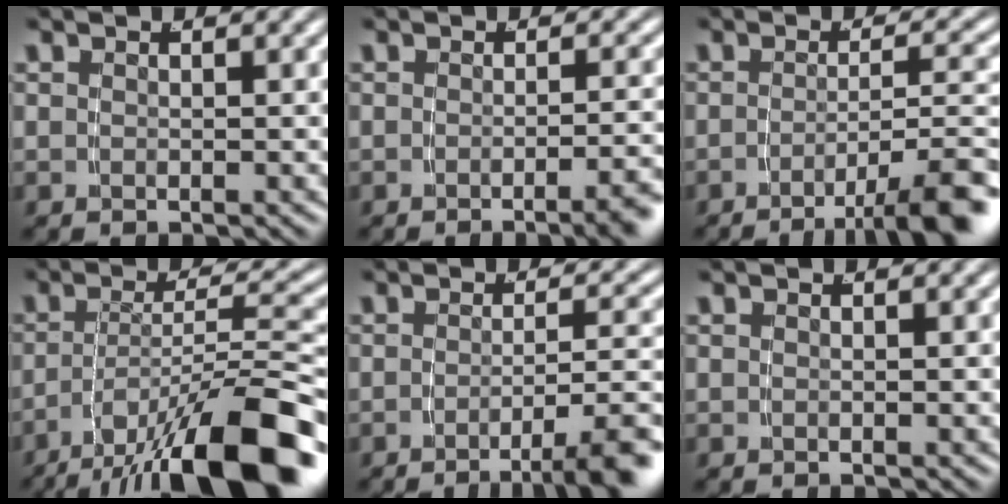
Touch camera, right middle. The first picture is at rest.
{"total": 3.0, "force": [-2.2, -0.1, 2.1], "torque": [-0.020, 0.008, -0.039]}
{"total": 7.0, "force": [-4.5, 0.9, 5.3], "torque": [-0.064, -0.004, -0.069]}
{"total": 10.0, "force": [-6.0, 2.0, 7.7], "torque": [-0.105, -0.001, -0.086]}
{"total": 5.7, "force": [-3.6, 0.6, 4.4], "torque": [-0.053, -0.001, -0.059]}
{"total": 0.0}